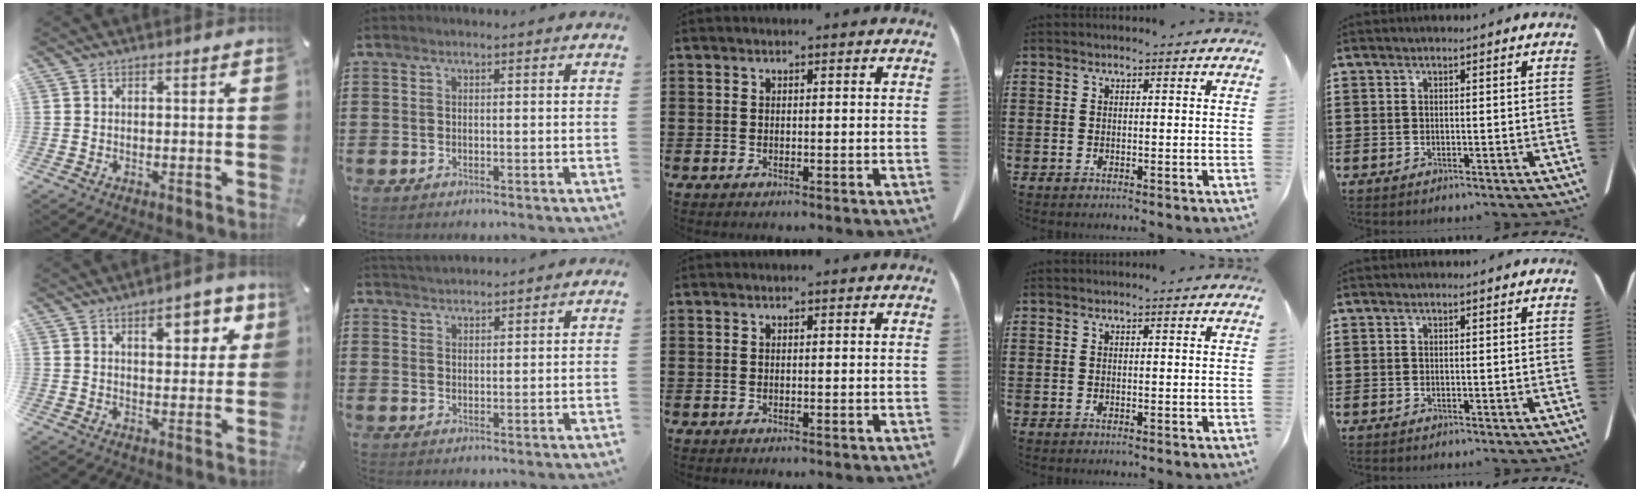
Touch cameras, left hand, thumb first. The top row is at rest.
{"thumb": {"total": 9.0, "force": [4.3, 4.6, 6.5], "torque": [-0.073, -0.015, 0.063]}, "index": {"total": 2.4, "force": [2.4, 0.1, 0.0], "torque": [-0.006, -0.003, 0.047]}}